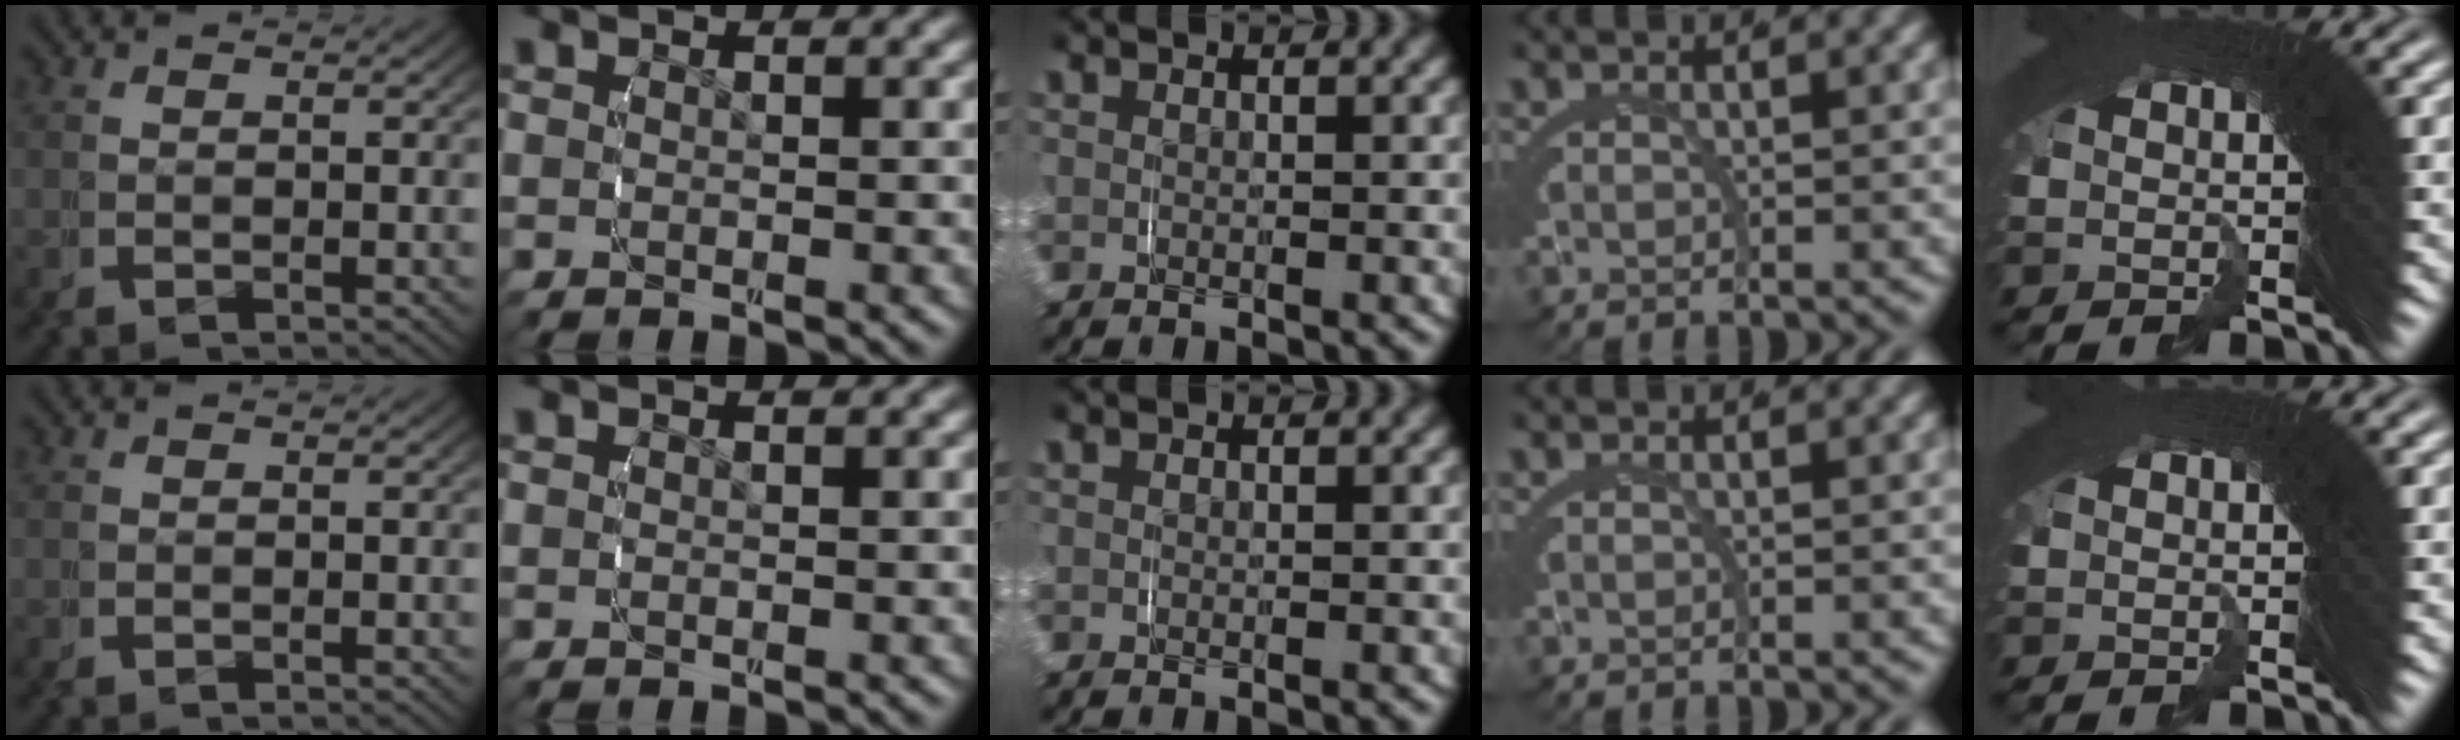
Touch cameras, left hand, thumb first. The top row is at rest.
{}